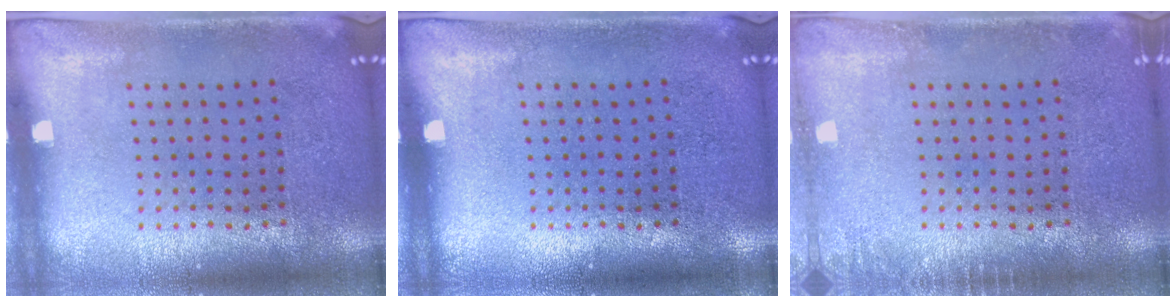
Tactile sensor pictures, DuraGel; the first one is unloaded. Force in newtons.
{"total": 0.0}
{"total": 1.1, "press": 1.1, "slide": 0.2}